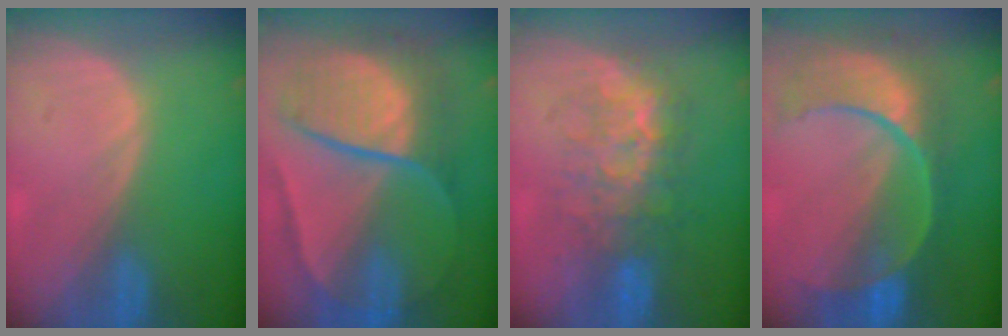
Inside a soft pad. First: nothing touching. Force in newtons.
{"total": 10.8, "press": 10.7, "slide": 1.0}
{"total": 7.7, "press": 7.5, "slide": 1.4}
{"total": 11.2, "press": 9.4, "slide": 6.1}